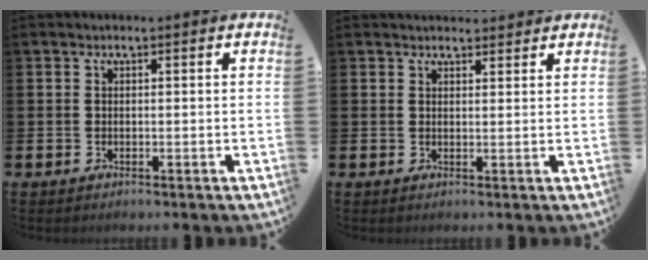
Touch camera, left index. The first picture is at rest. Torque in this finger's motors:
{"motor_torque": [-0.03, -0.73, -0.19, 0.00]}